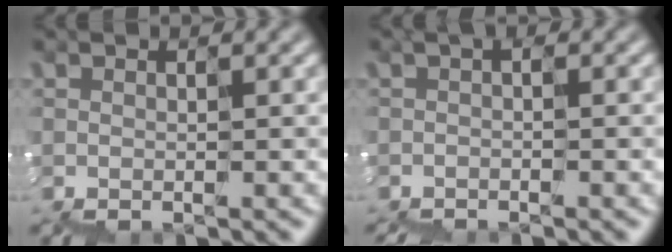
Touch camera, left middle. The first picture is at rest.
{"total": 1.1, "force": [-0.7, 0.5, 0.8], "torque": [-0.003, -0.003, -0.006]}